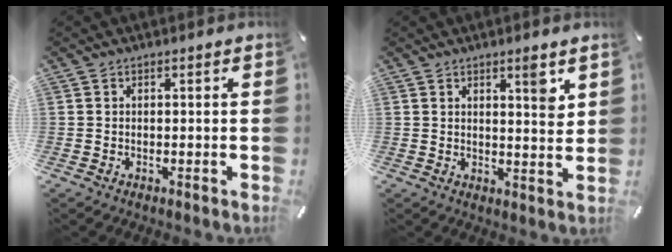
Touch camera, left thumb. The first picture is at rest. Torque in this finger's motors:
{"motor_torque": [0.94, 0.86, 0.50, -0.46, 0.21]}